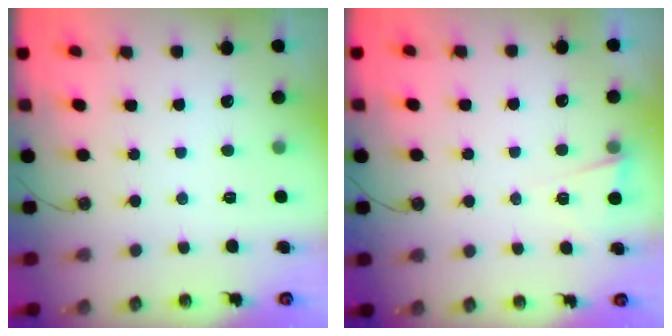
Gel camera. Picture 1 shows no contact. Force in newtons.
{"total": 2.8, "press": 2.3, "slide": 1.6}